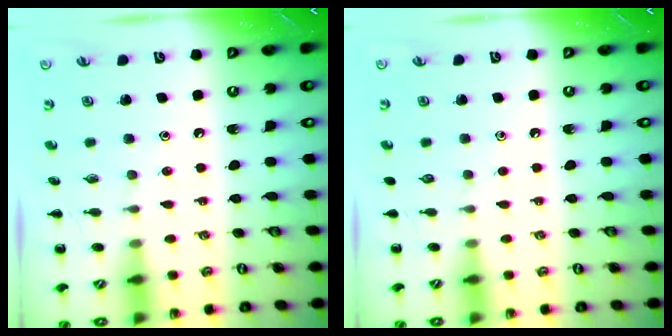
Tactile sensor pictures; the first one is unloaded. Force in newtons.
{"total": 0.0}